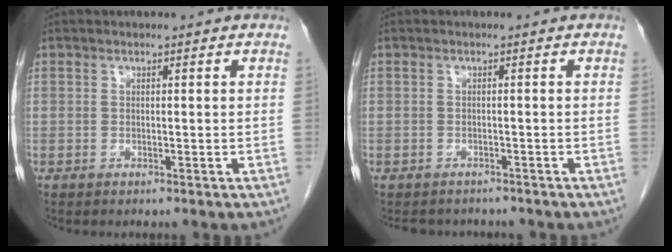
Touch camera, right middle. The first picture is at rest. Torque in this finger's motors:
{"motor_torque": [0.01, -0.01, 0.00, 0.00]}